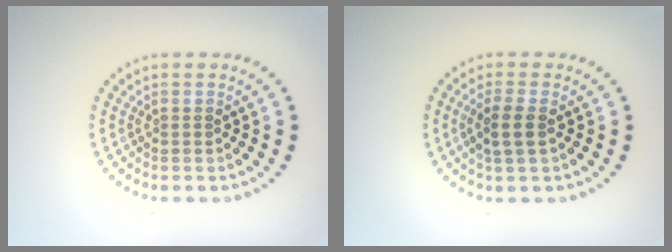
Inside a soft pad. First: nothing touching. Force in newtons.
{"total": 2.4, "press": 2.2, "slide": 0.8}